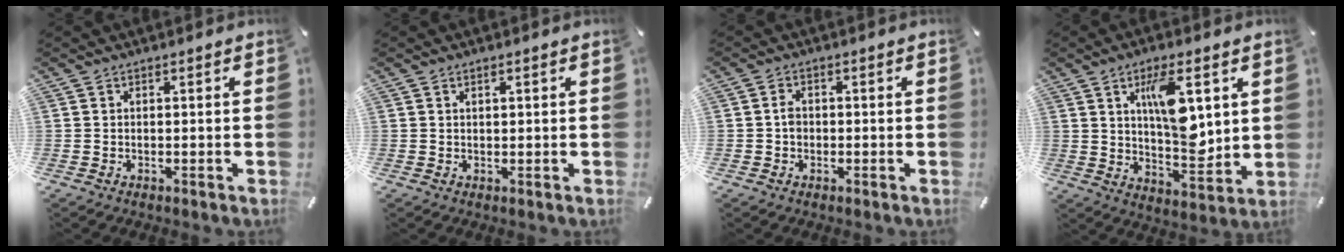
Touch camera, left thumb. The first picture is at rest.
{"total": 1.0, "force": [0.5, 0.4, 0.7], "torque": [-0.015, 0.002, 0.008]}
{"total": 2.2, "force": [-0.2, 1.7, 1.4], "torque": [-0.028, 0.004, -0.005]}
{"total": 13.2, "force": [5.2, 5.7, 10.8], "torque": [-0.171, -0.028, 0.080]}